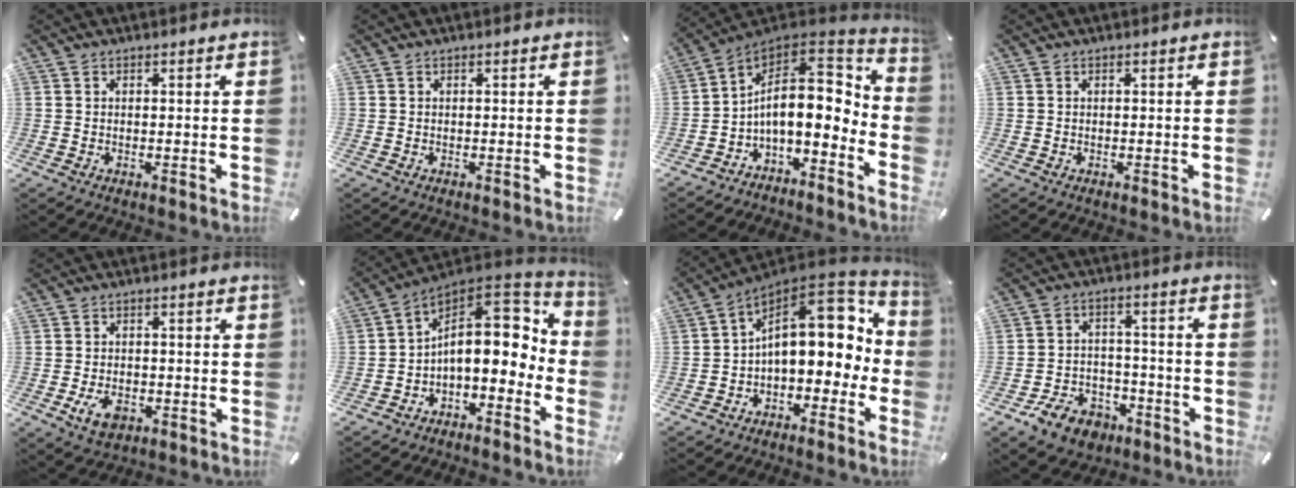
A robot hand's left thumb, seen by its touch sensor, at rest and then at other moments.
{"total": 0.0}
{"total": 14.9, "force": [0.9, 9.1, 11.8], "torque": [-0.187, -0.024, 0.017]}
{"total": 0.0}
{"total": 5.4, "force": [-2.1, 3.6, 3.4], "torque": [-0.066, 0.004, -0.041]}
{"total": 15.6, "force": [1.8, 9.8, 12.0], "torque": [-0.168, -0.028, 0.032]}
{"total": 18.6, "force": [3.2, 11.3, 14.5], "torque": [-0.193, -0.027, 0.056]}
{"total": 10.2, "force": [-6.6, 6.9, 3.5], "torque": [-0.056, 0.060, -0.114]}